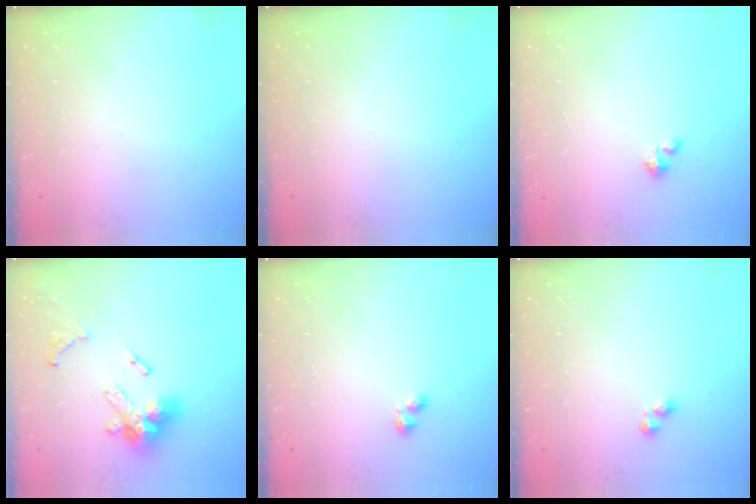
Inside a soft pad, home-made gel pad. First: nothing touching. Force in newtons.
{"total": 0.0}
{"total": 1.2, "press": 1.2, "slide": 0.2}
{"total": 16.1, "press": 16.0, "slide": 1.8}
{"total": 2.2, "press": 2.1, "slide": 0.6}
{"total": 2.4, "press": 2.4, "slide": 0.3}